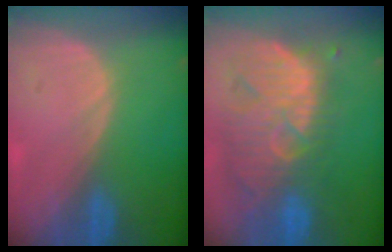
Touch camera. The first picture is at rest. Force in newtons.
{"total": 12.1, "press": 11.0, "slide": 5.1}